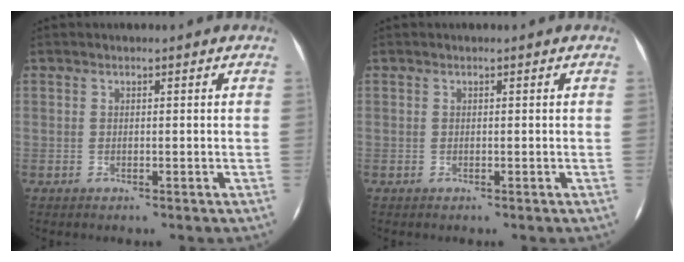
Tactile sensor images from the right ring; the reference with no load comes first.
{"total": 0.0}